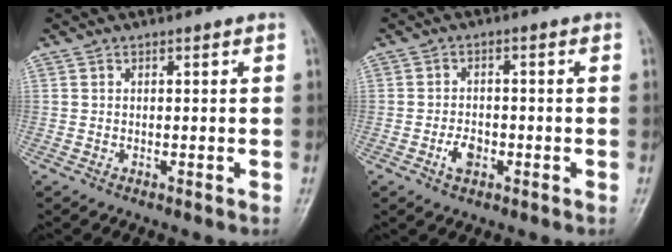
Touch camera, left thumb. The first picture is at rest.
{"total": 3.6, "force": [-1.5, 2.3, 2.3], "torque": [-0.036, 0.008, -0.028]}